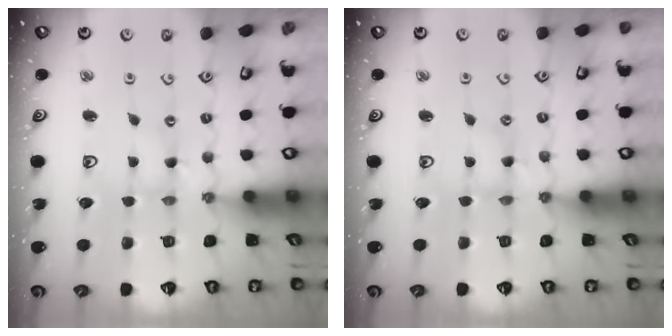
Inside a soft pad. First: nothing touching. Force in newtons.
{"total": 1.1, "press": 1.1, "slide": 0.2}